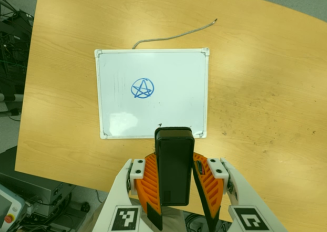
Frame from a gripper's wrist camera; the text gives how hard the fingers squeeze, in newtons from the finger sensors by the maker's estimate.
{"total": 6.1, "left": 5.0, "right": 7.2}